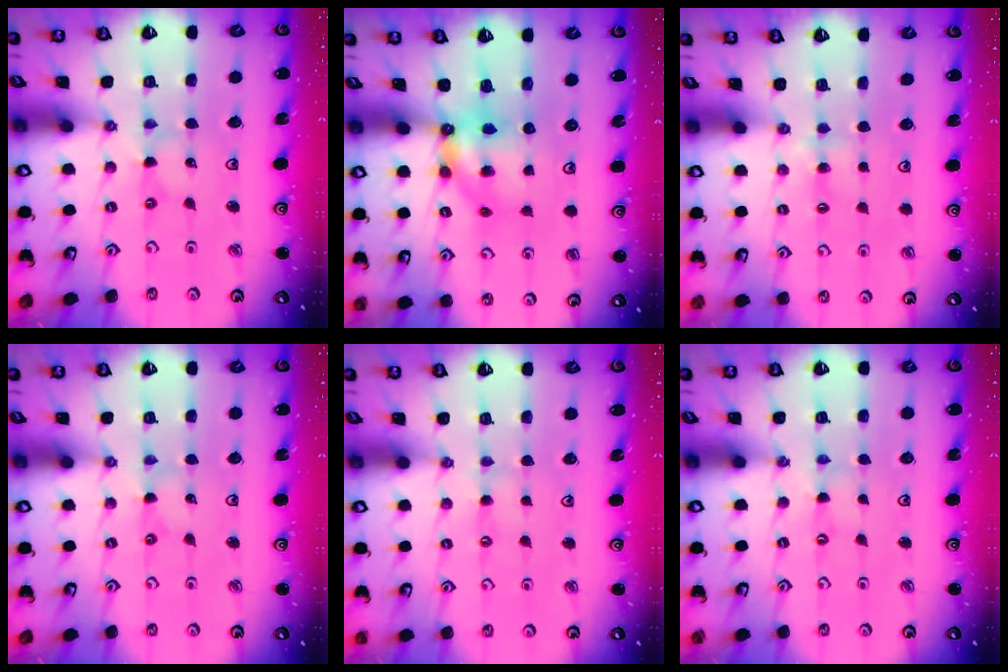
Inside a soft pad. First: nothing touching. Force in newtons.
{"total": 6.9, "press": 6.9, "slide": 0.2}
{"total": 3.0, "press": 3.0, "slide": 0.5}
{"total": 0.0}
{"total": 1.8, "press": 1.8, "slide": 0.3}
{"total": 0.0}